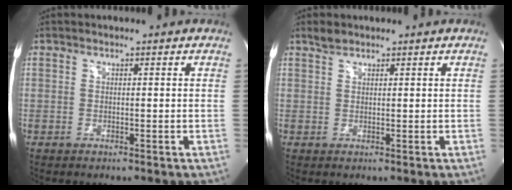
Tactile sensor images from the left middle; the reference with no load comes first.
{"total": 1.4, "force": [1.2, 0.5, 0.4], "torque": [-0.011, 0.005, 0.025]}